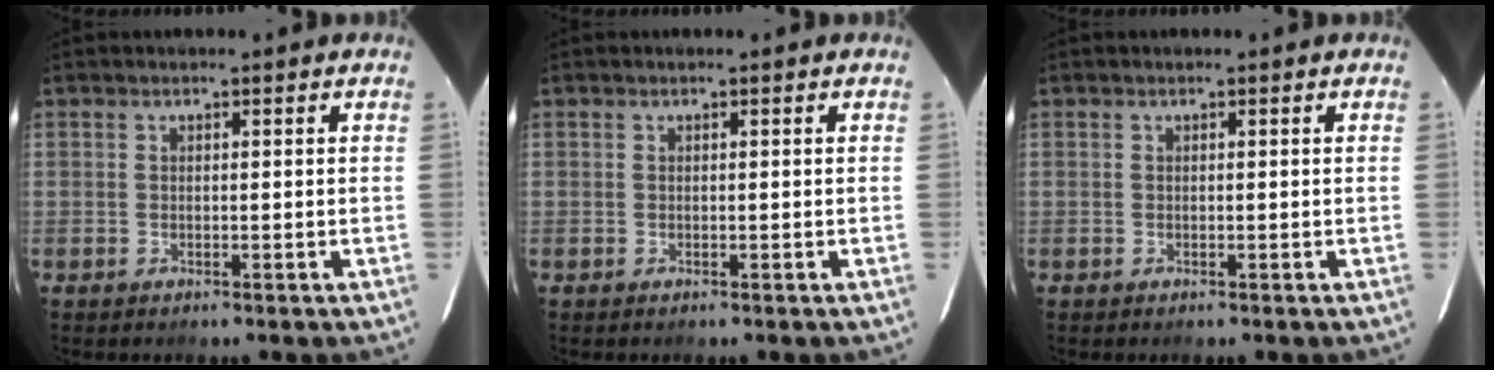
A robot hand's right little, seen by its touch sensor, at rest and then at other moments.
{"total": 0.0}
{"total": 0.0}